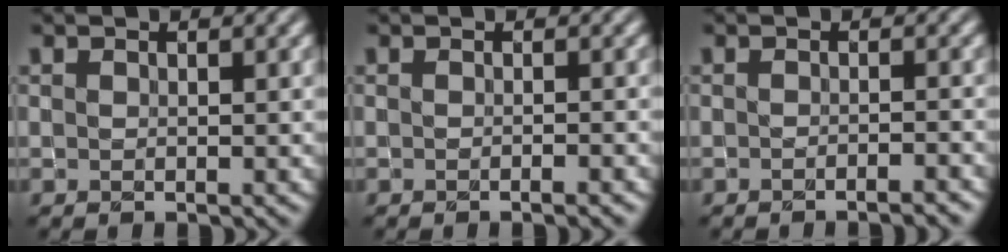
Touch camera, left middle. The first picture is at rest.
{"total": 1.2, "force": [-0.5, 0.4, 1.0], "torque": [-0.011, -0.006, -0.012]}
{"total": 2.0, "force": [-1.5, 0.4, 1.3], "torque": [-0.009, 0.002, -0.026]}